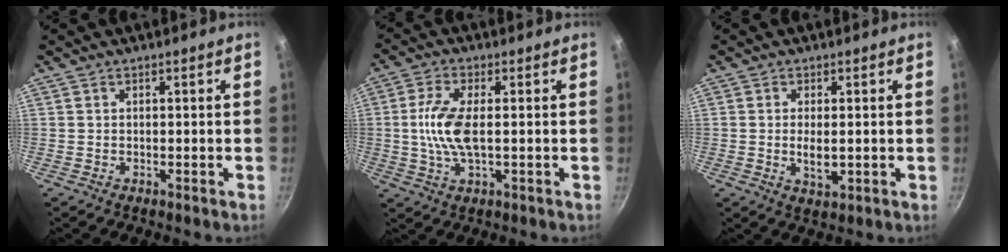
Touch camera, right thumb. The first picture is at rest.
{"total": 8.3, "force": [0.1, 3.2, 7.6], "torque": [-0.169, 0.004, -0.002]}
{"total": 3.9, "force": [-0.1, 1.6, 3.5], "torque": [-0.069, -0.008, -0.001]}